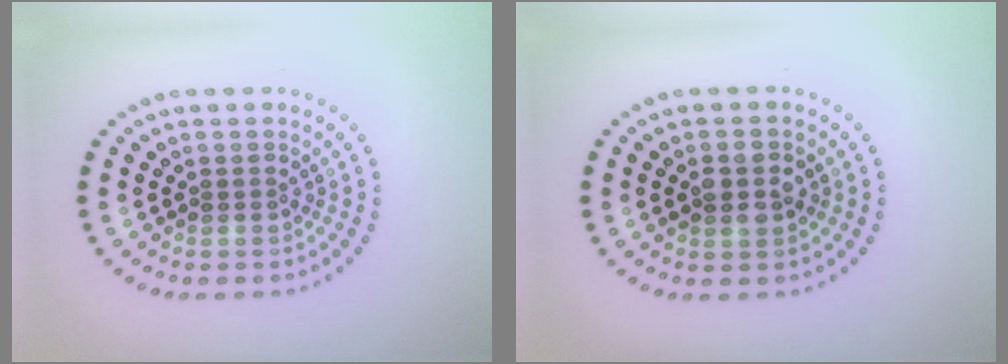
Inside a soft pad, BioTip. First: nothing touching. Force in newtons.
{"total": 2.7, "press": 2.7, "slide": 0.1}